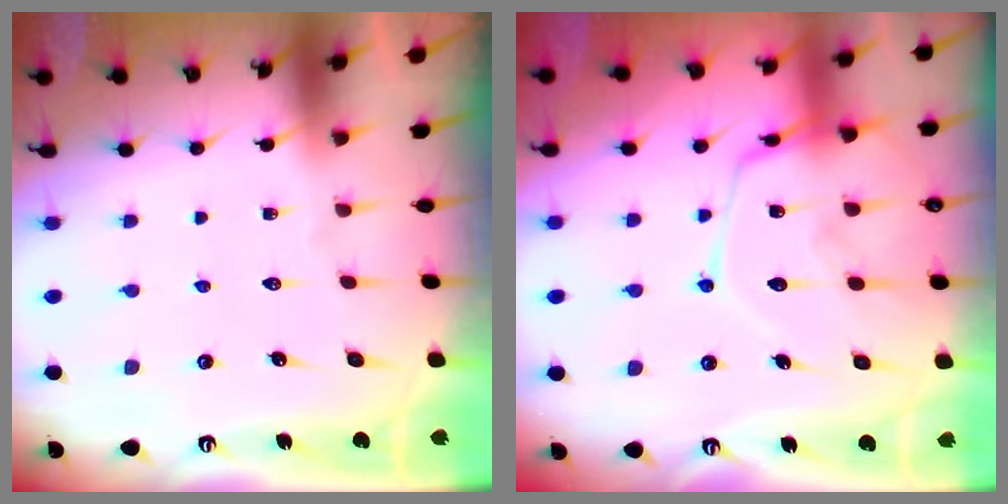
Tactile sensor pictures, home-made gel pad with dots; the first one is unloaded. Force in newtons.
{"total": 14.9, "press": 14.8, "slide": 1.3}